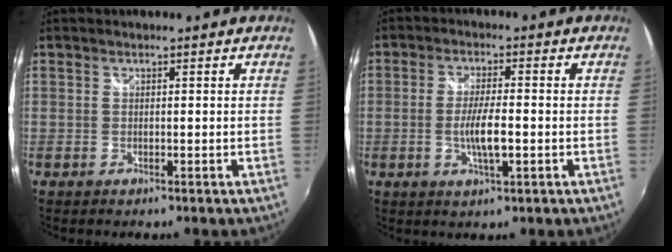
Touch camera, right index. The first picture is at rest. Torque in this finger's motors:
{"motor_torque": [0.13, -0.04, 0.19, 0.06]}